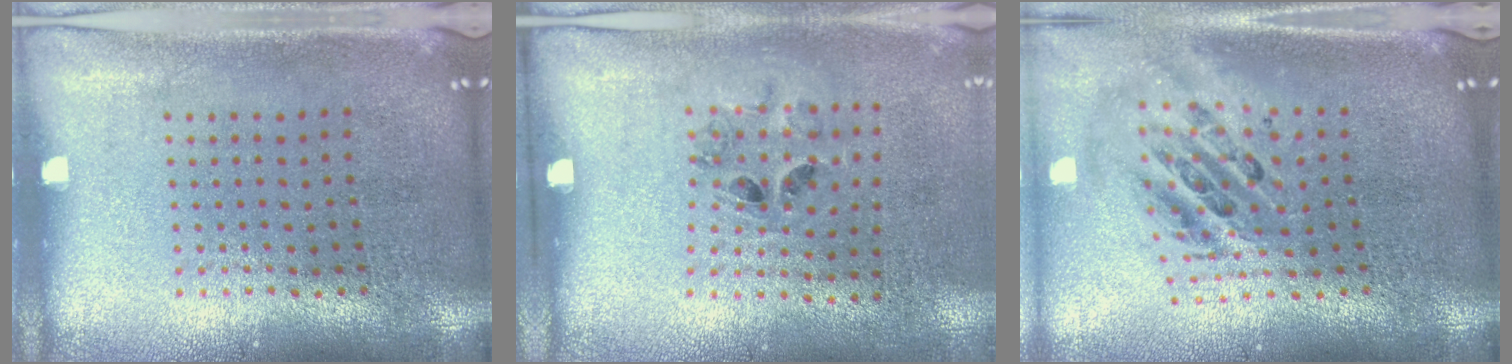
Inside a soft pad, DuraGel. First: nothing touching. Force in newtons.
{"total": 1.3, "press": 0.8, "slide": 1.1}
{"total": 2.4, "press": 1.7, "slide": 1.6}